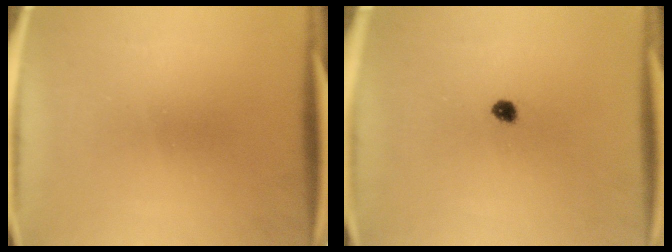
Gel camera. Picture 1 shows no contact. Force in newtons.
{"total": 1.9}